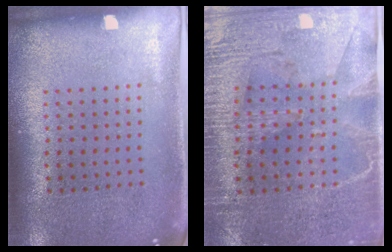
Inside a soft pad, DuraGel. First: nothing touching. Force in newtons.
{"total": 3.3, "press": 3.0, "slide": 1.4}